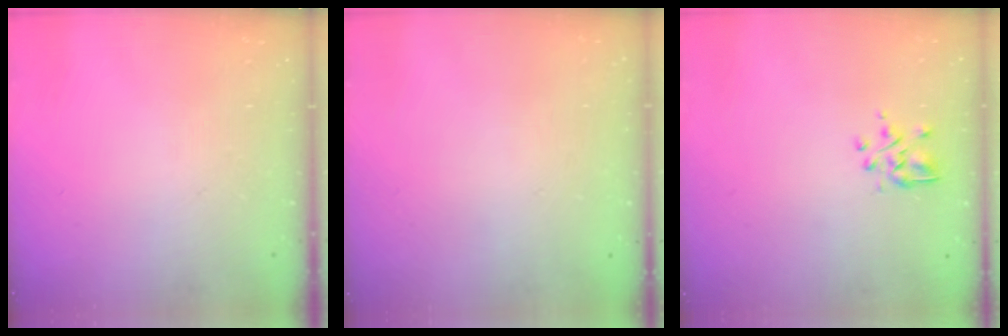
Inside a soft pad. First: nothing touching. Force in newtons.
{"total": 1.7, "press": 1.7, "slide": 0.2}
{"total": 3.7, "press": 3.4, "slide": 1.3}